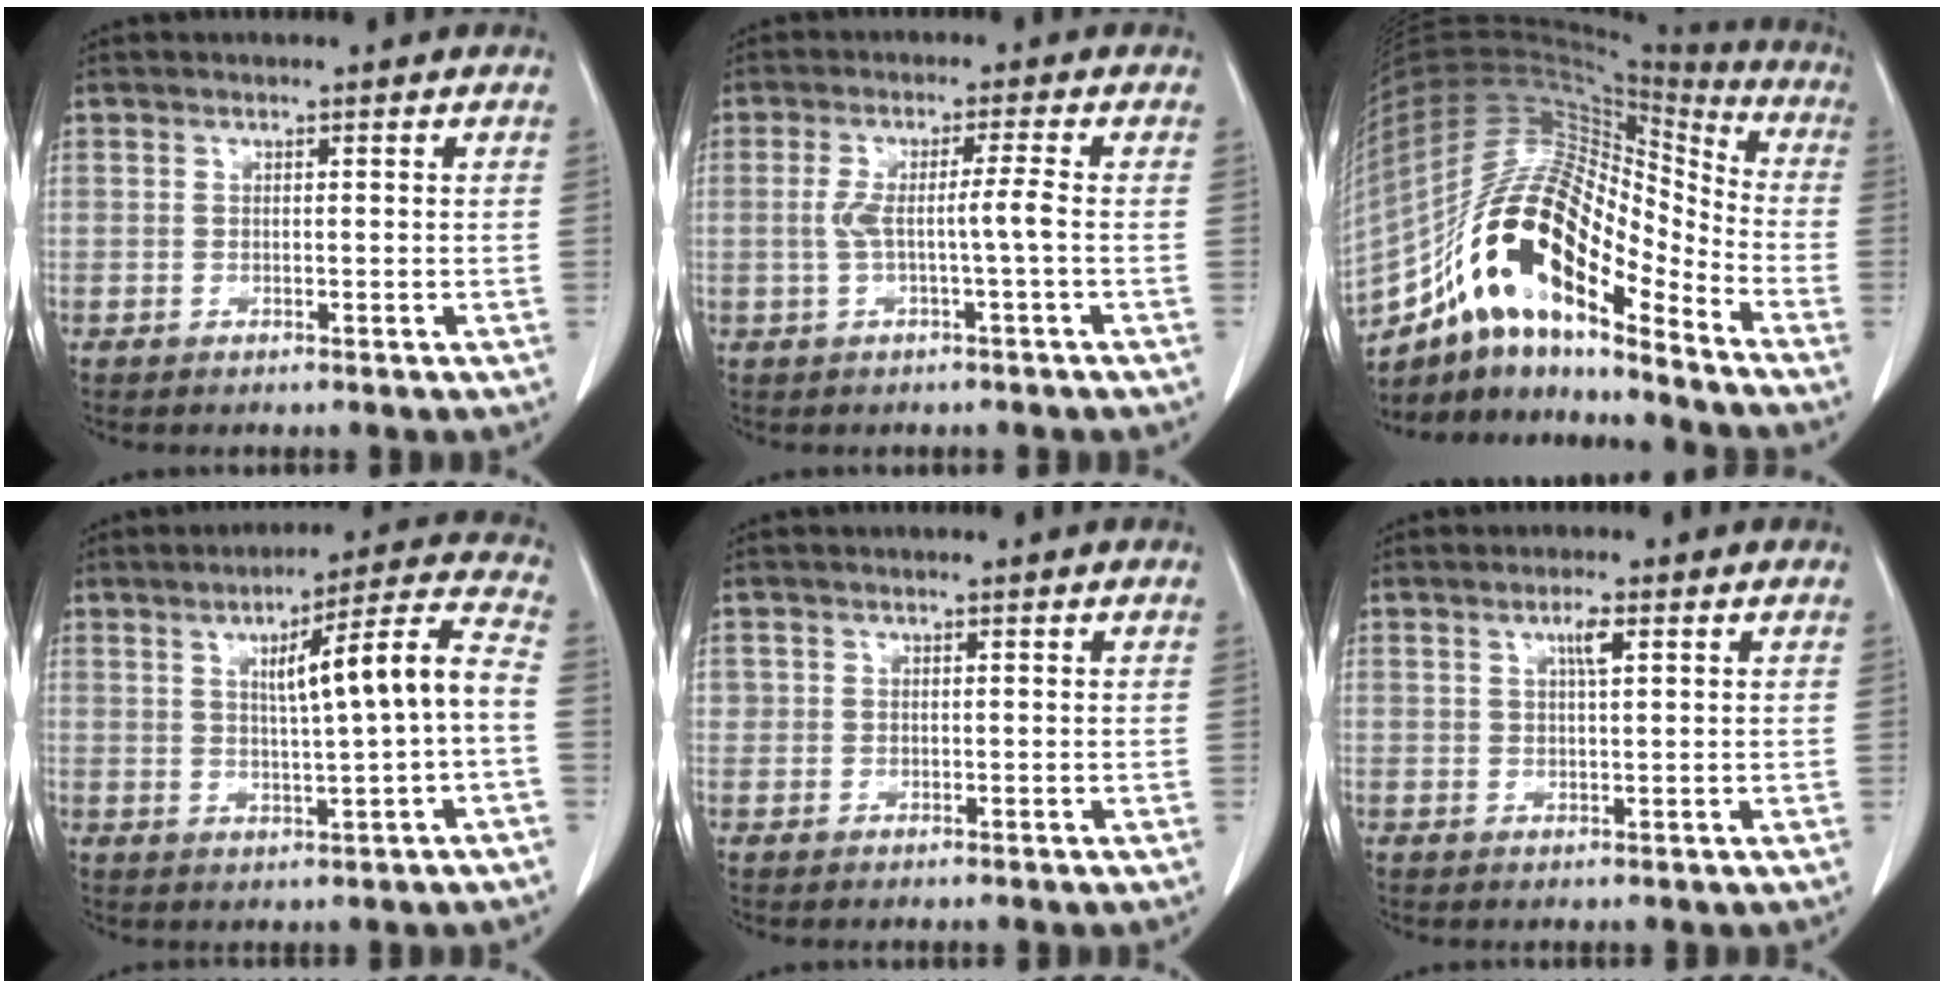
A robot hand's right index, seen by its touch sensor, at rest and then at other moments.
{"total": 4.1, "force": [-0.5, -0.6, 4.1], "torque": [-0.078, 0.010, -0.003]}
{"total": 21.6, "force": [-13.0, 6.4, 16.0], "torque": [-0.331, 0.020, -0.229]}
{"total": 11.0, "force": [0.5, -0.1, 11.0], "torque": [-0.161, 0.020, 0.009]}
{"total": 0.8, "force": [0.2, 0.7, 0.0], "torque": [0.013, 0.005, 0.004]}
{"total": 2.4, "force": [1.1, 0.1, 2.1], "torque": [-0.041, 0.000, 0.018]}